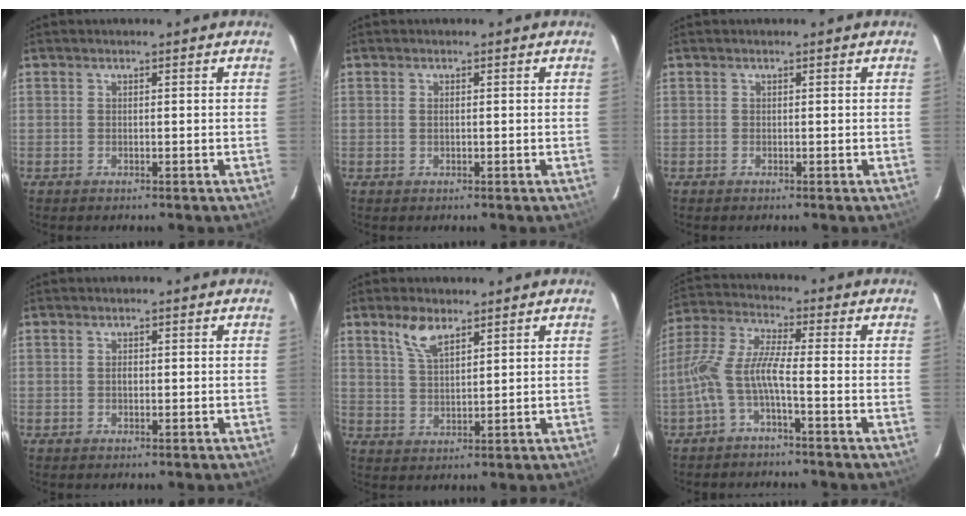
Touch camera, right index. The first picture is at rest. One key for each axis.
{"total": 0.6, "fx": 0.2, "fy": 0.3, "fz": 0.5, "tx": -0.009, "ty": 0.000, "tz": 0.003}
{"total": 0.0}
{"total": 0.7, "fx": 0.0, "fy": 0.6, "fz": 0.4, "tx": -0.005, "ty": 0.002, "tz": 0.000}
{"total": 5.6, "fx": 3.8, "fy": 2.2, "fz": 3.5, "tx": -0.067, "ty": 0.005, "tz": 0.078}
{"total": 7.5, "fx": -3.1, "fy": 0.6, "fz": 6.8, "tx": -0.166, "ty": 0.010, "tz": -0.062}